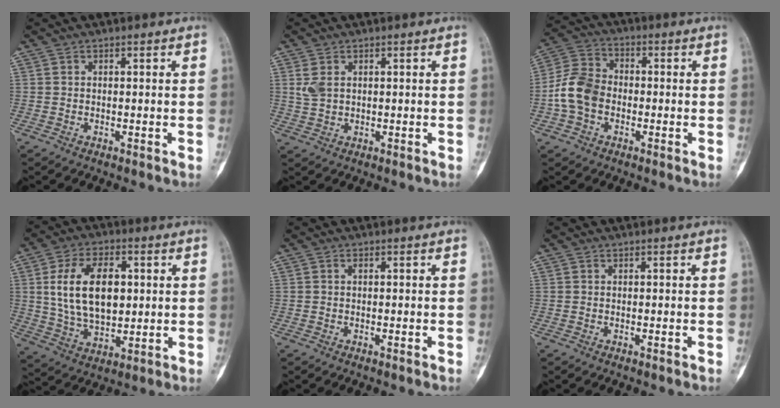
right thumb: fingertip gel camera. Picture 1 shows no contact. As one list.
[{"total": 3.3, "force": [0.8, 2.2, 2.4], "torque": [-0.054, 0.002, 0.021]}, {"total": 9.6, "force": [-1.9, 7.2, 6.0], "torque": [-0.114, 0.030, -0.049]}, {"total": 15.6, "force": [2.5, 9.3, 12.2], "torque": [-0.191, -0.004, 0.051]}, {"total": 0.6, "force": [-0.1, 0.2, 0.5], "torque": [-0.007, 0.001, -0.003]}, {"total": 0.0}]